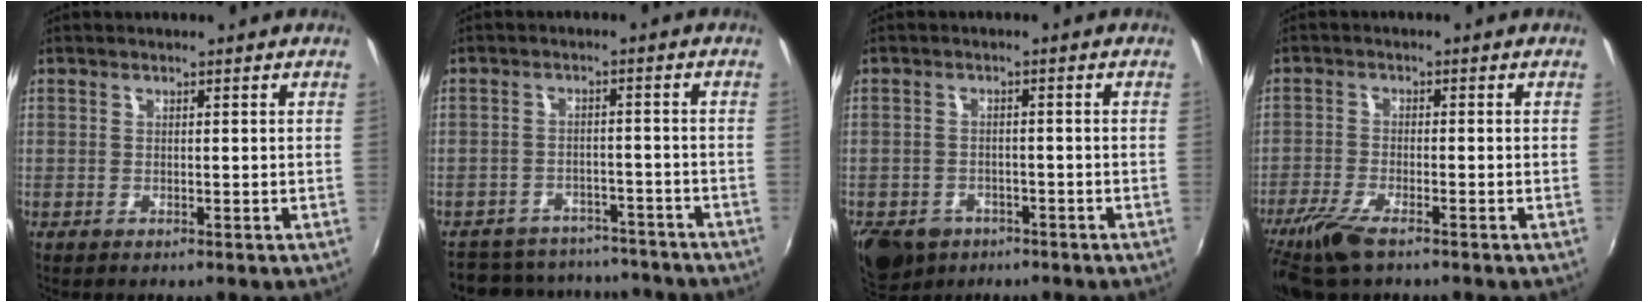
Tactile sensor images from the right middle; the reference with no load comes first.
{"total": 15.8, "force": [-13.8, 6.4, 4.3], "torque": [-0.104, 0.020, -0.179]}
{"total": 8.9, "force": [-5.4, 6.1, 3.6], "torque": [-0.095, -0.010, -0.083]}
{"total": 7.8, "force": [-5.6, 2.0, 5.1], "torque": [-0.130, -0.023, -0.112]}